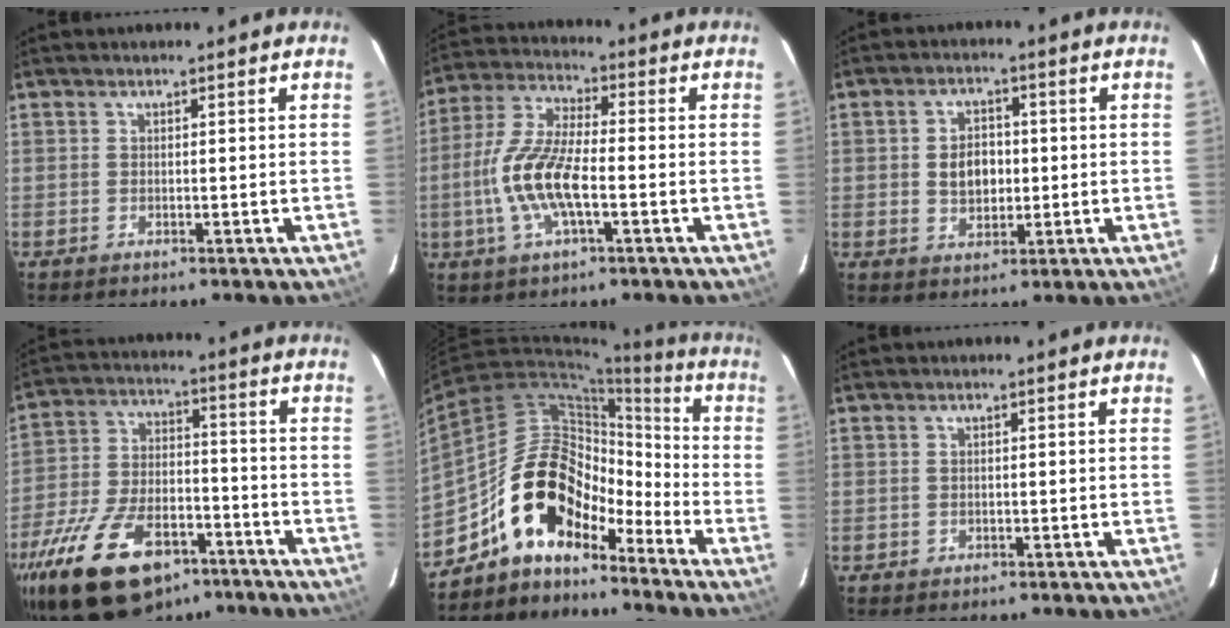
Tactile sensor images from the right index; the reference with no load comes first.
{"total": 12.6, "force": [-2.9, 4.0, 11.6], "torque": [-0.249, 0.000, -0.062]}
{"total": 5.7, "force": [0.0, 3.9, 4.1], "torque": [-0.075, 0.008, 0.005]}
{"total": 23.7, "force": [-15.2, 11.8, 13.9], "torque": [-0.289, -0.021, -0.242]}
{"total": 14.4, "force": [-10.3, 7.6, 6.6], "torque": [-0.107, 0.041, -0.181]}
{"total": 0.0}